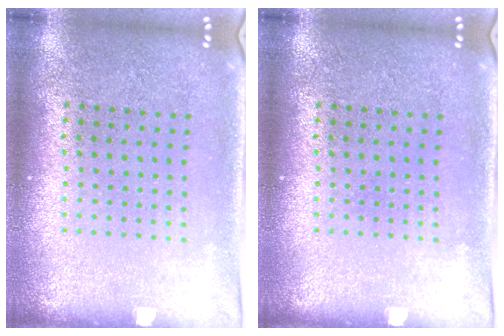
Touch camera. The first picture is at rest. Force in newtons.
{"total": 0.0}